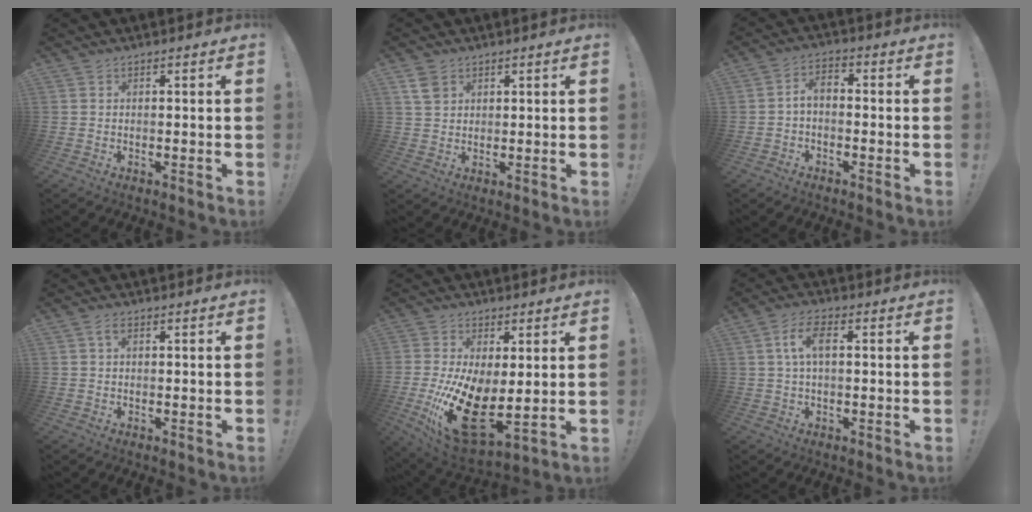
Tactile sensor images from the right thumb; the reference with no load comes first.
{"total": 5.6, "force": [2.8, 4.0, 2.7], "torque": [-0.048, -0.003, 0.057]}
{"total": 3.9, "force": [-1.5, 1.9, 3.1], "torque": [-0.064, 0.004, -0.027]}
{"total": 1.6, "force": [0.3, 0.6, 1.4], "torque": [-0.021, 0.002, 0.003]}
{"total": 17.0, "force": [-2.1, 8.8, 14.4], "torque": [-0.262, -0.019, -0.022]}
{"total": 6.9, "force": [1.1, 2.7, 6.3], "torque": [-0.130, 0.006, 0.018]}